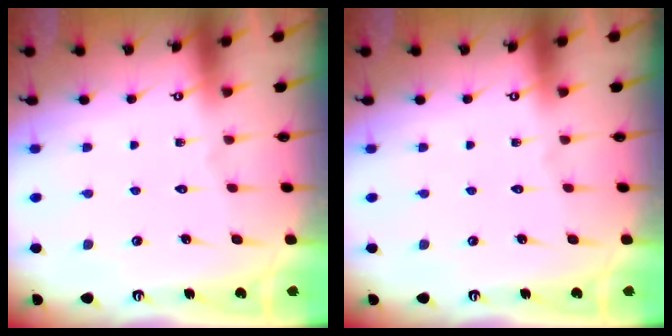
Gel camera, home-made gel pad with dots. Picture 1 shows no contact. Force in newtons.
{"total": 0.0}